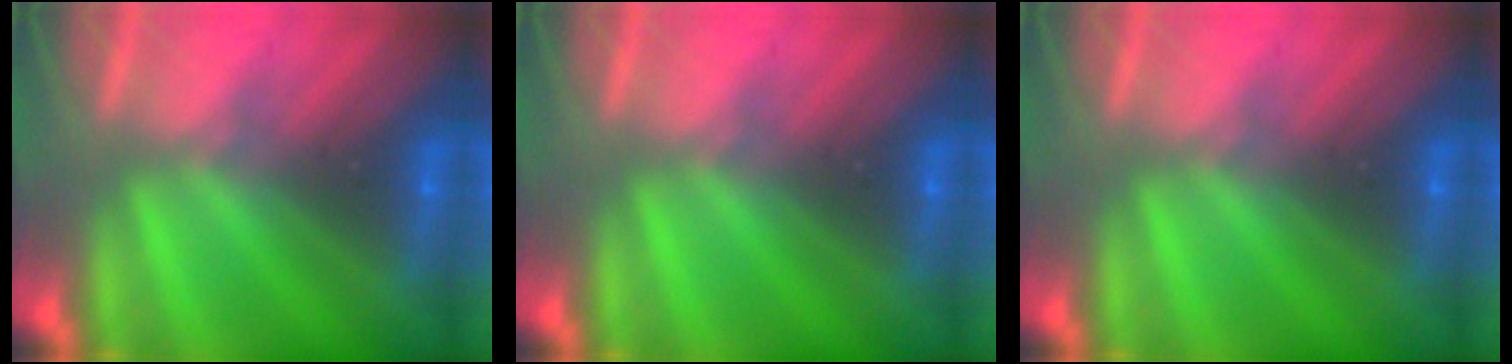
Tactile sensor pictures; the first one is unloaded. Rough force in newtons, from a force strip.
{"total": 0.0}
{"total": 0.0}